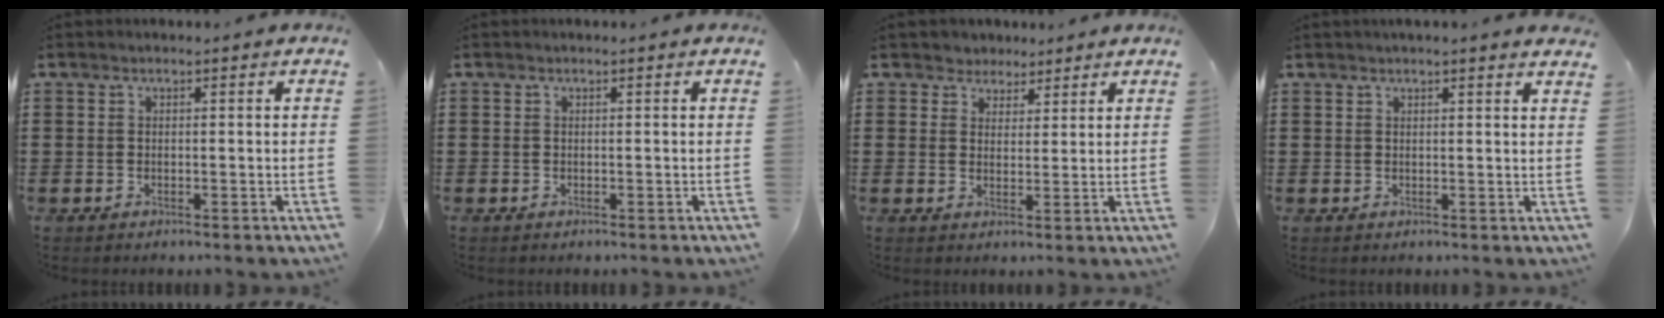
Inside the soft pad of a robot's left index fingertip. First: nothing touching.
{"total": 0.0}
{"total": 3.1, "force": [2.3, 2.0, -0.3], "torque": [-0.010, 0.008, 0.043]}
{"total": 1.4, "force": [1.3, -0.2, 0.5], "torque": [-0.012, 0.000, 0.024]}